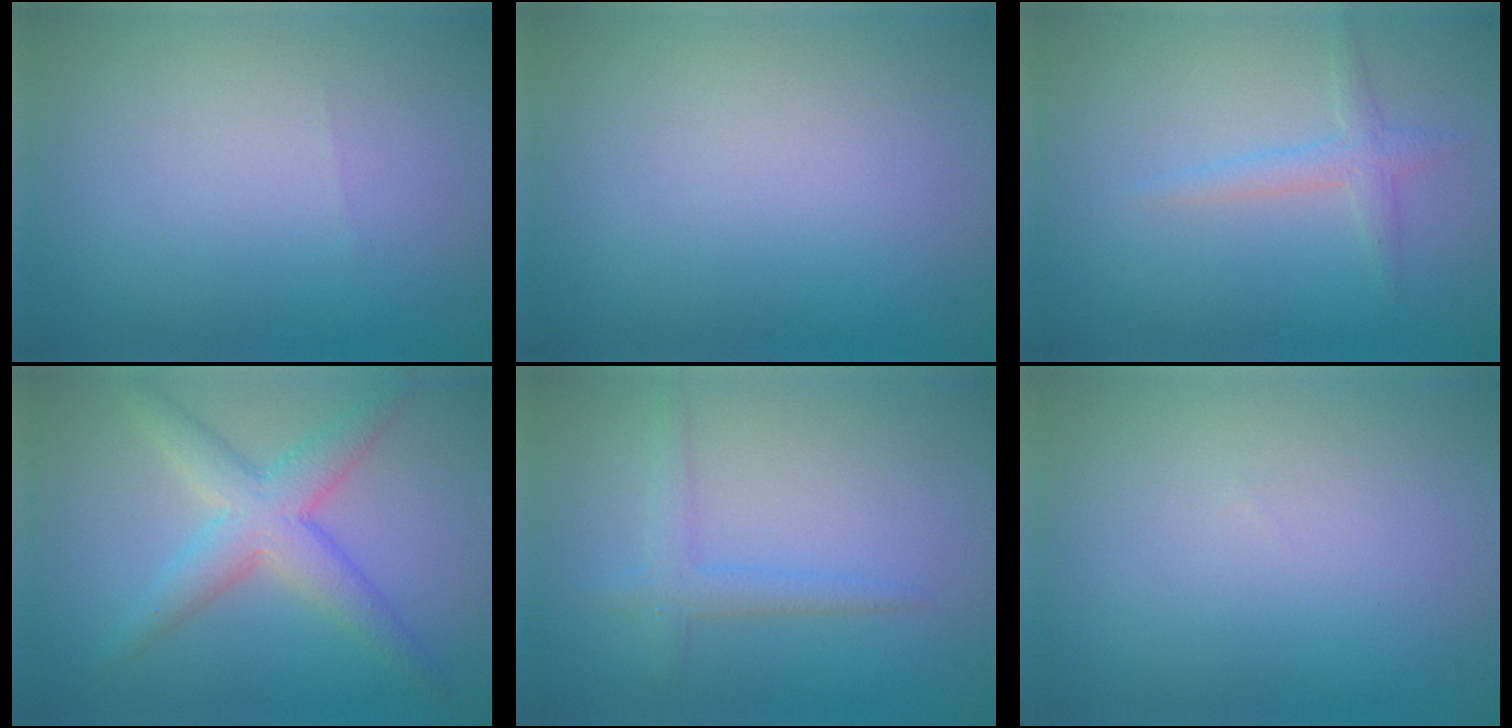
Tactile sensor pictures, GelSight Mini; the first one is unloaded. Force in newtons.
{"total": 0.0}
{"total": 1.7, "press": 1.7, "slide": 0.1}
{"total": 4.7, "press": 4.7, "slide": 0.1}
{"total": 2.1, "press": 2.1, "slide": 0.0}
{"total": 0.0}